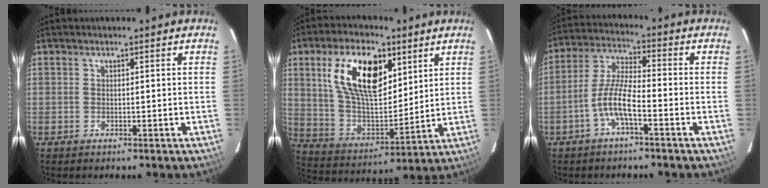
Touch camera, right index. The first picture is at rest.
{"total": 19.3, "force": [8.2, 9.8, 14.4], "torque": [-0.267, 0.009, 0.161]}
{"total": 7.5, "force": [-3.6, 1.5, 6.4], "torque": [-0.141, 0.010, -0.070]}